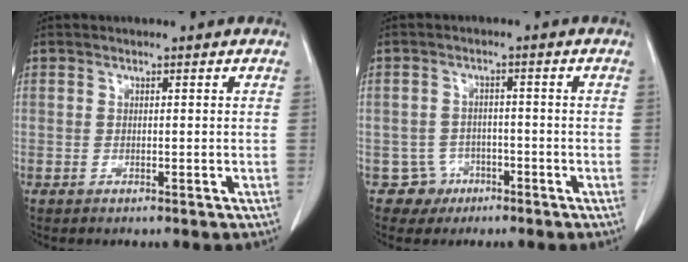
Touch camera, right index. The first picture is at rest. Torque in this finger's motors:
{"motor_torque": [-1.29, 0.29, -0.78, -0.20]}